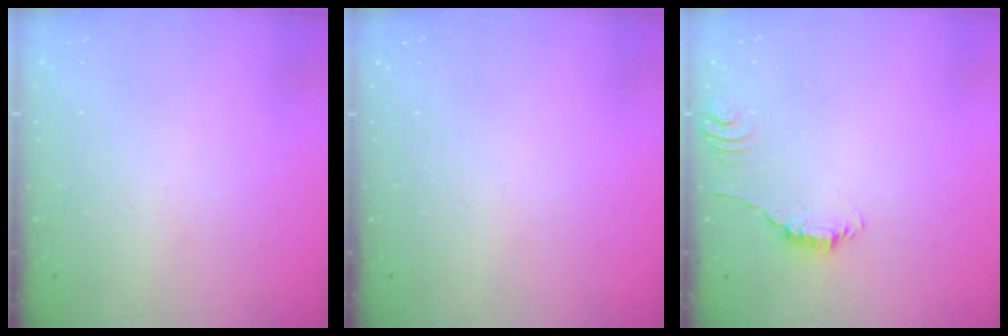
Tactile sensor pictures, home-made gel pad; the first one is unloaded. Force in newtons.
{"total": 0.0}
{"total": 2.6, "press": 2.6, "slide": 0.4}